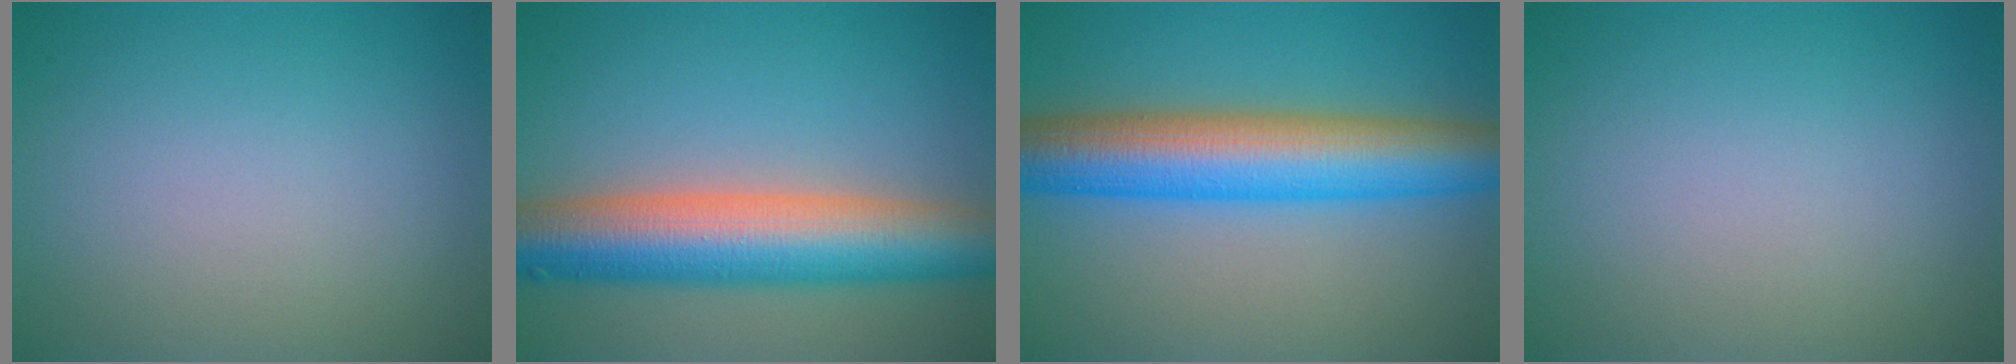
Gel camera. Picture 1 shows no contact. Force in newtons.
{"total": 10.2, "press": 10.2, "slide": 0.6}
{"total": 9.7, "press": 9.7, "slide": 0.2}
{"total": 0.0}